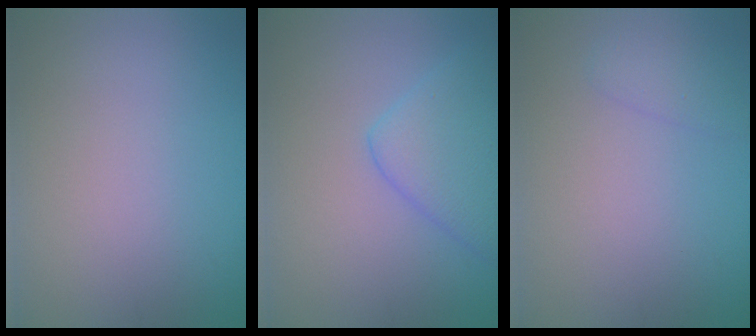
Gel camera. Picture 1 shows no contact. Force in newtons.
{"total": 4.5, "press": 4.5, "slide": 0.1}
{"total": 1.3, "press": 1.3, "slide": 0.1}